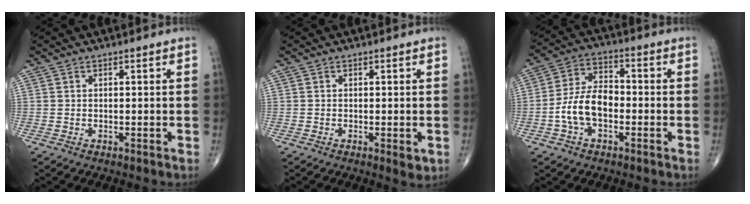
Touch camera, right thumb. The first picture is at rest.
{"total": 1.8, "force": [-0.5, 0.6, 1.7], "torque": [-0.021, -0.006, -0.006]}
{"total": 9.9, "force": [-2.5, 5.9, 7.6], "torque": [-0.139, 0.031, -0.055]}